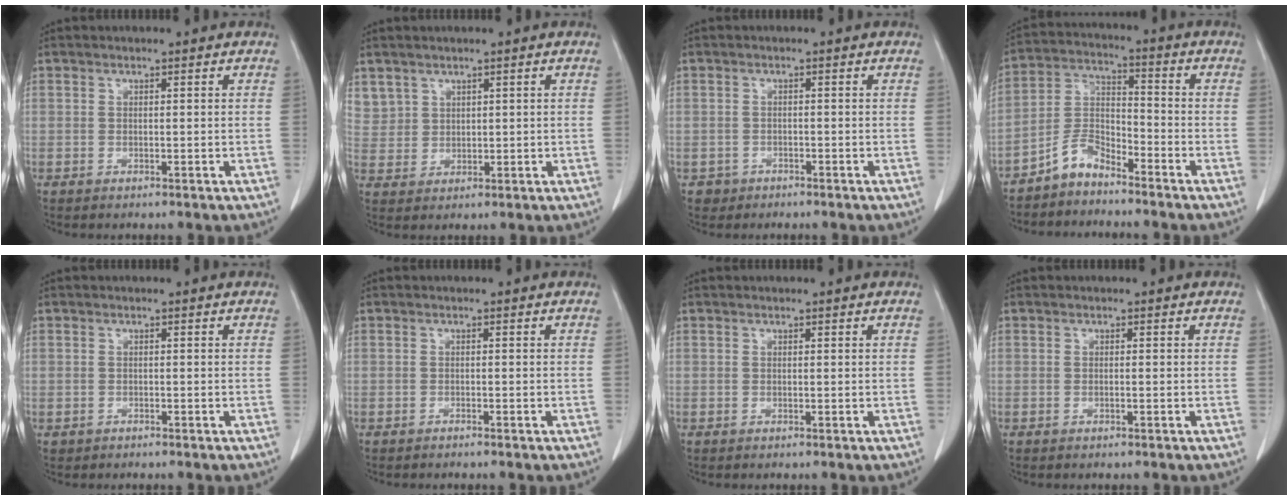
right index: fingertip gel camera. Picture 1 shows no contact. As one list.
[{"total": 5.1, "force": [3.1, 4.1, 0.3], "torque": [0.000, 0.010, 0.071]}, {"total": 1.9, "force": [-1.1, 1.5, -0.3], "torque": [0.001, 0.009, -0.020]}, {"total": 5.8, "force": [-4.9, 2.4, 2.0], "torque": [-0.041, 0.010, -0.101]}, {"total": 0.6, "force": [-0.4, 0.4, 0.0], "torque": [-0.007, 0.003, -0.007]}, {"total": 0.6, "force": [-0.5, 0.0, 0.2], "torque": [-0.007, -0.001, -0.009]}, {"total": 0.0}, {"total": 0.0}]